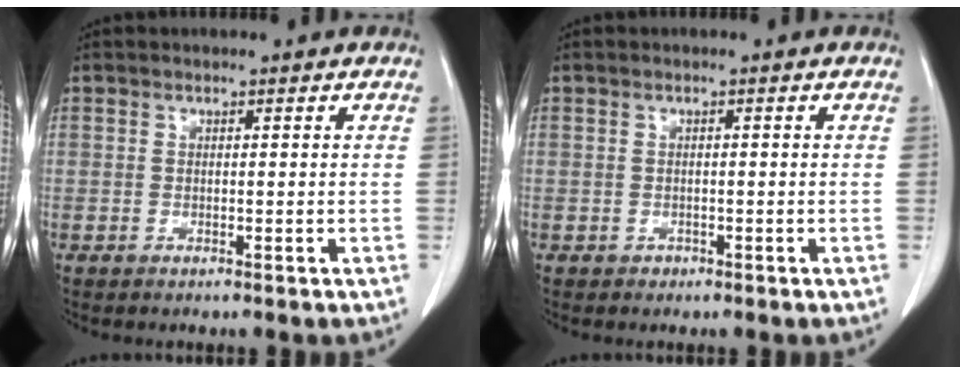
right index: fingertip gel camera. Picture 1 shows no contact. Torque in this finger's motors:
{"motor_torque": [-0.09, -0.07, 0.01, -0.01]}